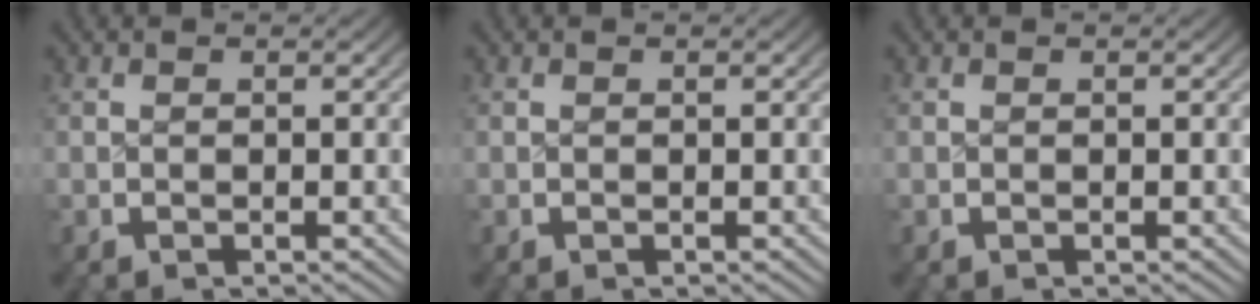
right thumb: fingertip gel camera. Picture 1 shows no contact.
{"total": 0.0}
{"total": 0.0}